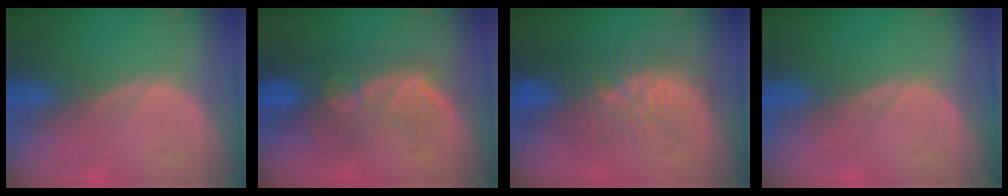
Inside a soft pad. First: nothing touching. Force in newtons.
{"total": 10.1, "press": 8.6, "slide": 5.4}
{"total": 9.2, "press": 8.6, "slide": 3.2}
{"total": 0.0}